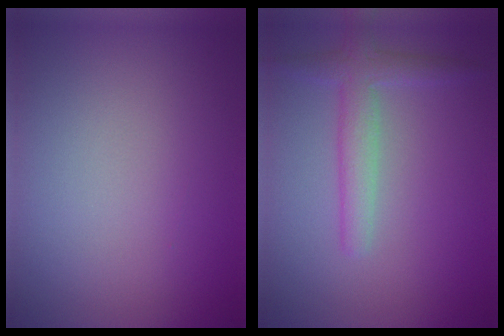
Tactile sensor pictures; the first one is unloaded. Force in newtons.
{"total": 2.8, "press": 2.8, "slide": 0.1}